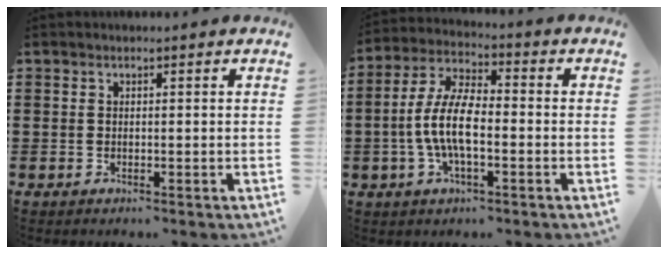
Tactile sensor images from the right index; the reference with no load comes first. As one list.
[{"total": 8.7, "force": [-1.9, 3.4, 7.7], "torque": [-0.180, -0.008, -0.044]}]